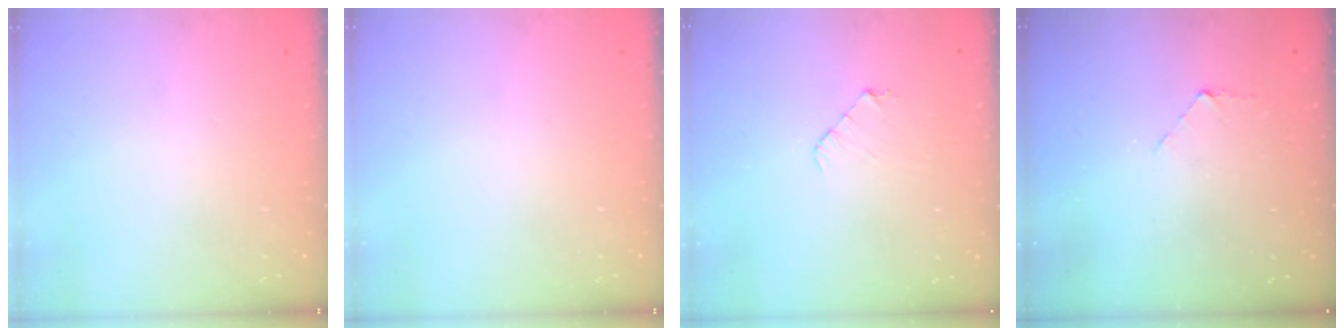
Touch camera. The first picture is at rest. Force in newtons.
{"total": 0.0}
{"total": 4.8, "press": 4.8, "slide": 0.3}
{"total": 3.5, "press": 3.5, "slide": 0.3}